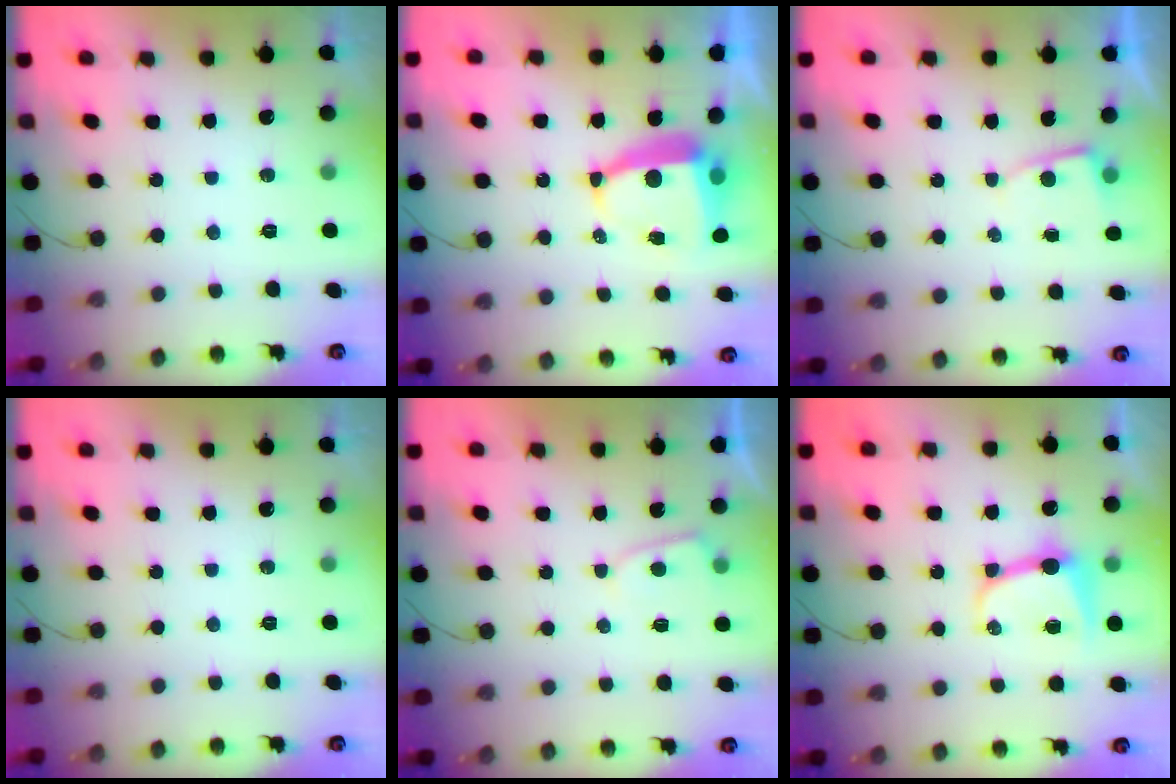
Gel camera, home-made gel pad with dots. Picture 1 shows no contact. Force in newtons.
{"total": 8.2, "press": 8.1, "slide": 1.1}
{"total": 2.8, "press": 2.8, "slide": 0.2}
{"total": 0.0}
{"total": 2.8, "press": 2.8, "slide": 0.3}
{"total": 8.5, "press": 8.5, "slide": 1.0}